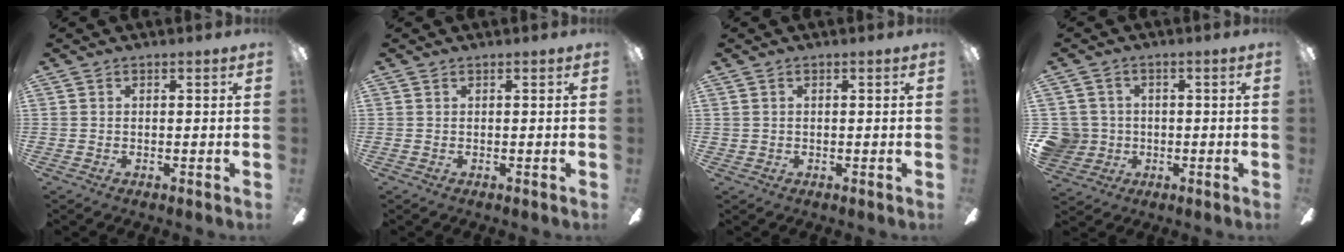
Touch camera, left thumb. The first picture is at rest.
{"total": 0.0}
{"total": 0.7, "force": [0.1, 0.6, 0.1], "torque": [-0.002, 0.006, 0.000]}
{"total": 6.9, "force": [-0.5, 6.7, 1.6], "torque": [-0.063, 0.012, -0.006]}